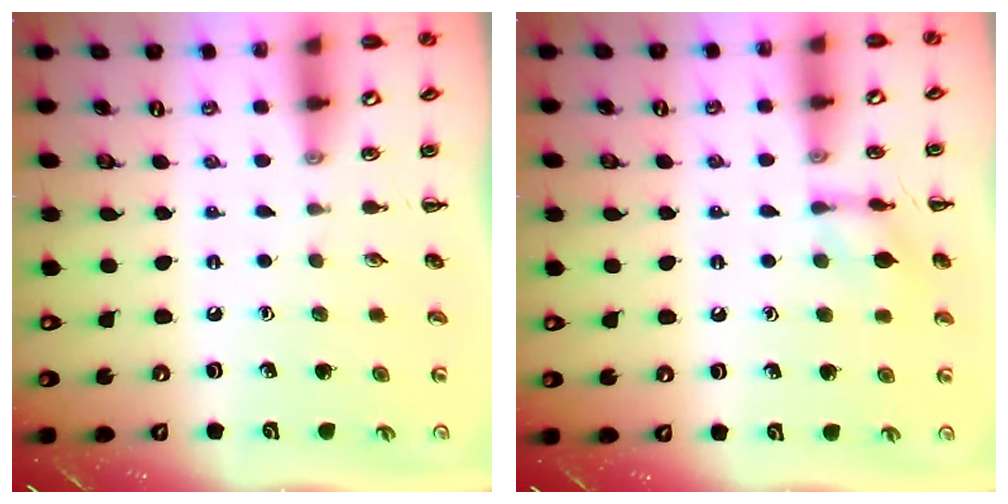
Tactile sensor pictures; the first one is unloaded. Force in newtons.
{"total": 8.7, "press": 8.7, "slide": 0.4}